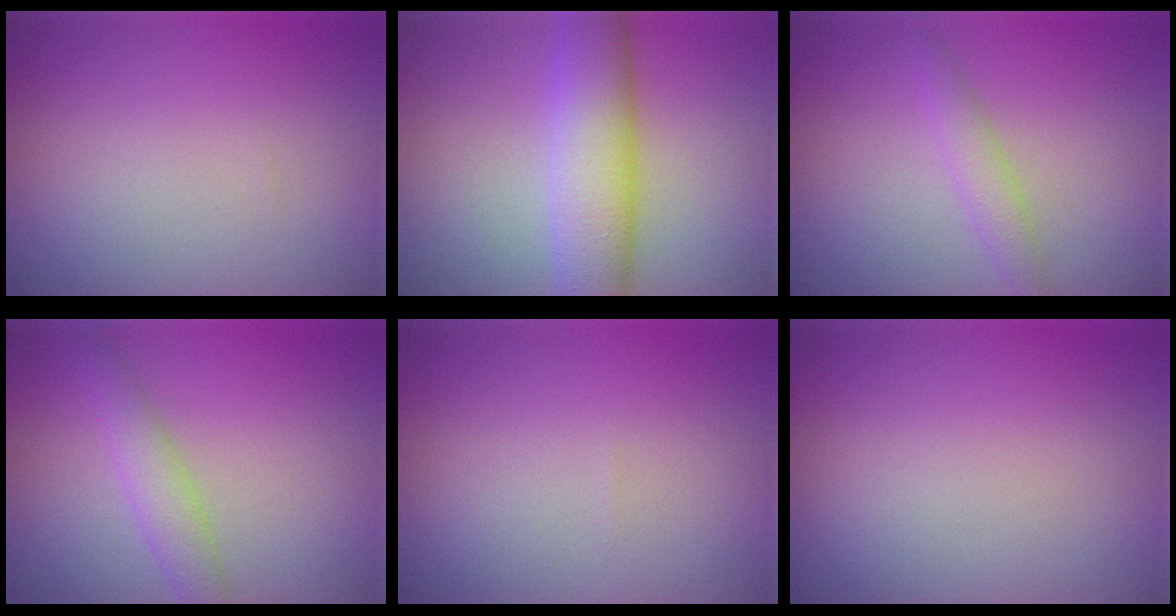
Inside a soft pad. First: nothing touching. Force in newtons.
{"total": 7.0, "press": 7.0, "slide": 0.1}
{"total": 1.9, "press": 1.9, "slide": 0.1}
{"total": 2.7, "press": 2.7, "slide": 0.0}
{"total": 0.0}
{"total": 0.0}